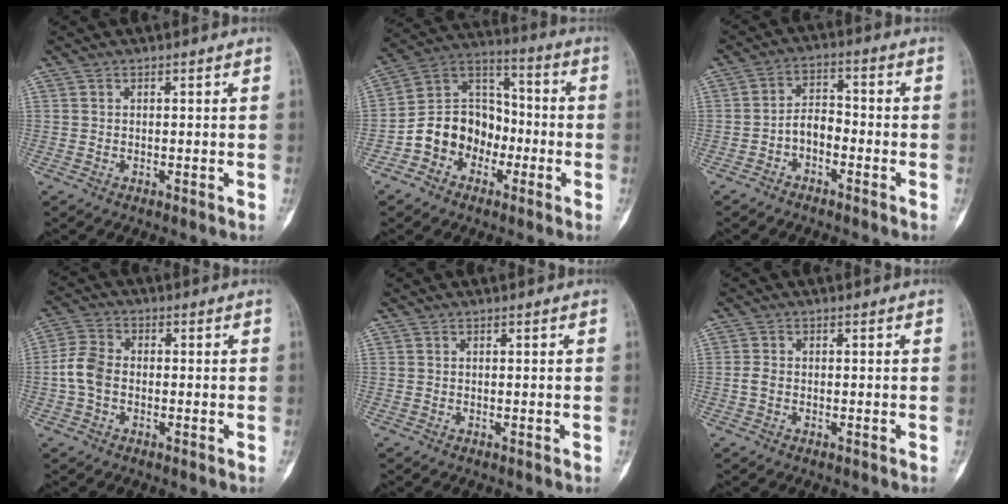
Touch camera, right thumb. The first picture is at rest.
{"total": 13.2, "force": [-4.5, 10.8, 6.0], "torque": [-0.063, 0.069, -0.090]}
{"total": 4.9, "force": [-2.3, 3.1, 3.0], "torque": [-0.040, 0.032, -0.050]}
{"total": 5.9, "force": [-1.0, 4.2, 4.0], "torque": [-0.083, 0.017, -0.028]}
{"total": 0.0}
{"total": 1.5, "force": [-0.4, 1.1, 1.0], "torque": [-0.023, 0.001, -0.010]}